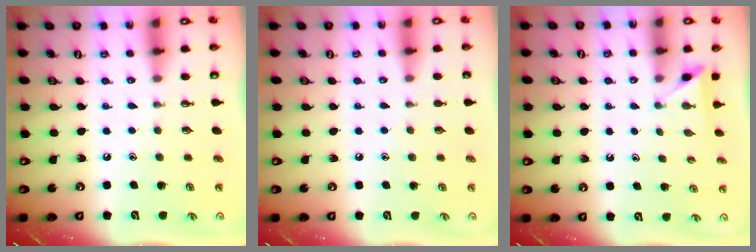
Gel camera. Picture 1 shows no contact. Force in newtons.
{"total": 3.0, "press": 2.9, "slide": 0.4}
{"total": 2.5, "press": 2.4, "slide": 0.3}